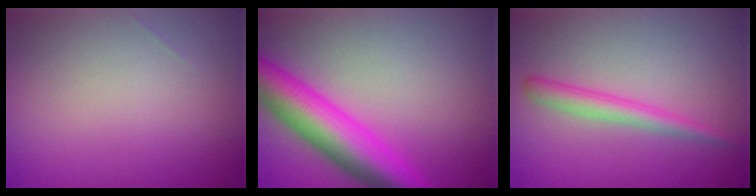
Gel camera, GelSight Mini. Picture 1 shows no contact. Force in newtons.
{"total": 7.4, "press": 7.4, "slide": 0.1}
{"total": 2.2, "press": 2.2, "slide": 0.2}